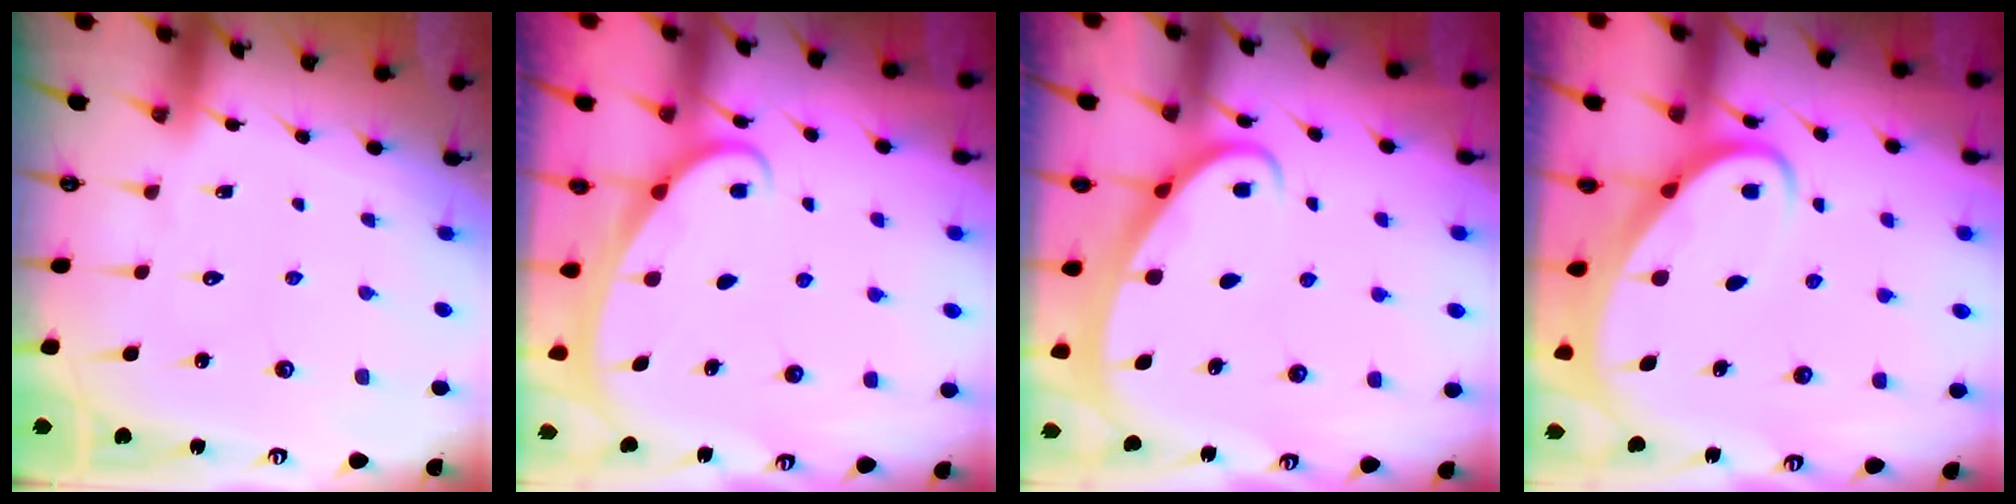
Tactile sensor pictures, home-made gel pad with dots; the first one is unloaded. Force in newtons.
{"total": 2.2, "press": 2.2, "slide": 0.3}
{"total": 2.6, "press": 2.6, "slide": 0.3}
{"total": 3.5, "press": 3.5, "slide": 0.4}